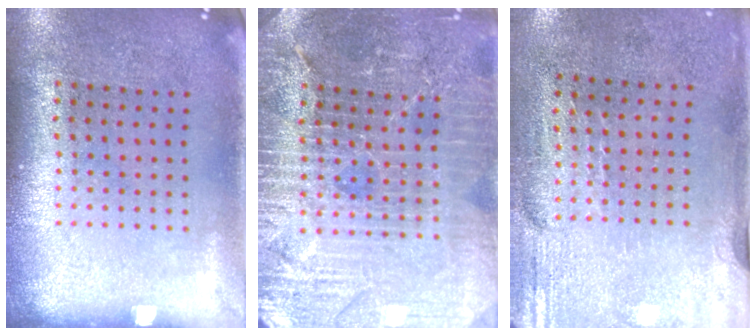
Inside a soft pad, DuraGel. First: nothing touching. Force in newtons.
{"total": 4.5, "press": 4.2, "slide": 1.5}
{"total": 2.9, "press": 2.4, "slide": 1.6}